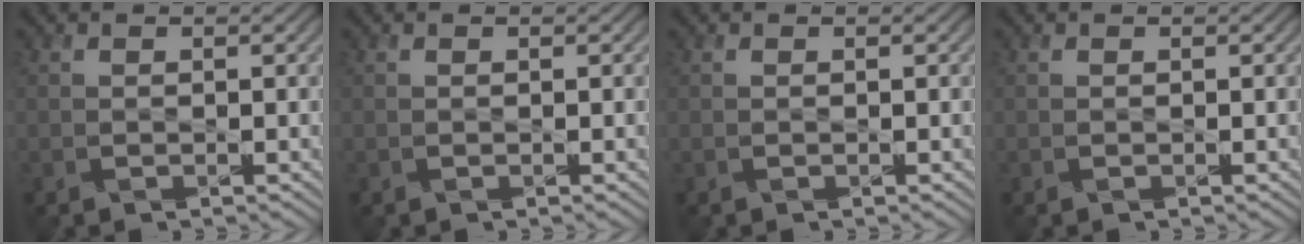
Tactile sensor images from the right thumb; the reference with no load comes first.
{"total": 0.0}
{"total": 0.0}
{"total": 0.0}